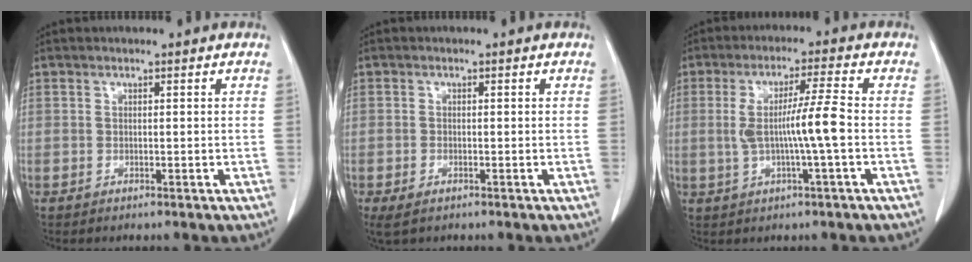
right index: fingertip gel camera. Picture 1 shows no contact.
{"total": 2.6, "force": [-1.5, 1.2, 1.8], "torque": [-0.039, -0.007, -0.019]}
{"total": 7.5, "force": [-0.7, -0.5, 7.5], "torque": [-0.141, 0.006, -0.009]}